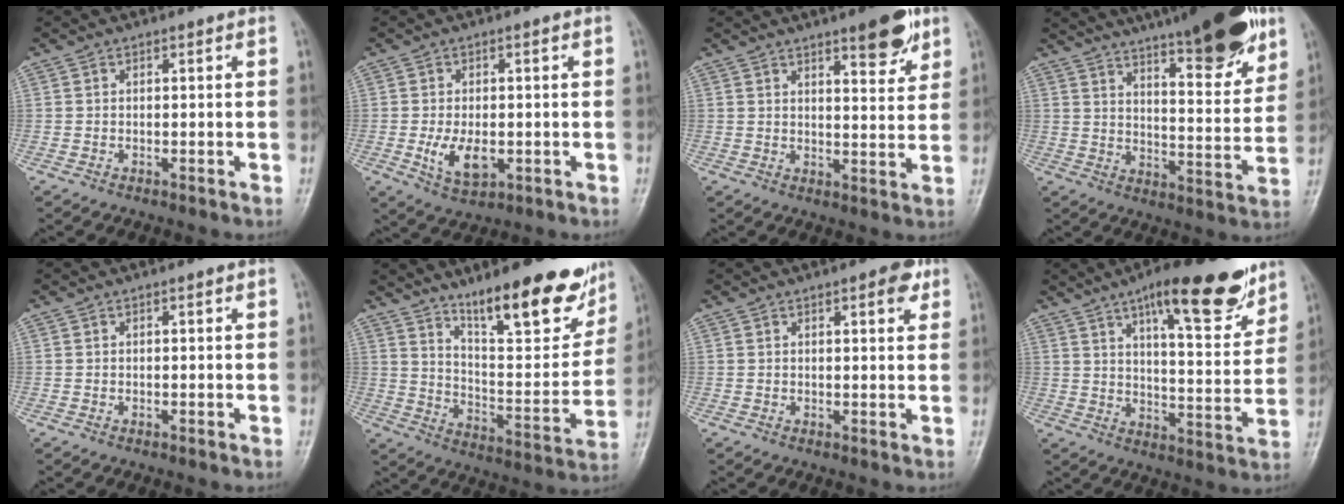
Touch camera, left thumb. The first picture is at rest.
{"total": 6.5, "force": [-1.2, 3.6, 5.3], "torque": [-0.091, -0.009, -0.015]}
{"total": 8.4, "force": [5.2, 2.4, 6.1], "torque": [-0.067, -0.030, 0.071]}
{"total": 23.4, "force": [16.0, 5.7, 16.1], "torque": [-0.207, -0.056, 0.232]}
{"total": 0.0}
{"total": 20.9, "force": [14.3, 5.9, 14.0], "torque": [-0.161, -0.083, 0.227]}
{"total": 4.0, "force": [2.1, 1.4, 3.1], "torque": [-0.030, -0.006, 0.023]}
{"total": 19.2, "force": [12.4, 5.2, 13.7], "torque": [-0.163, -0.060, 0.187]}